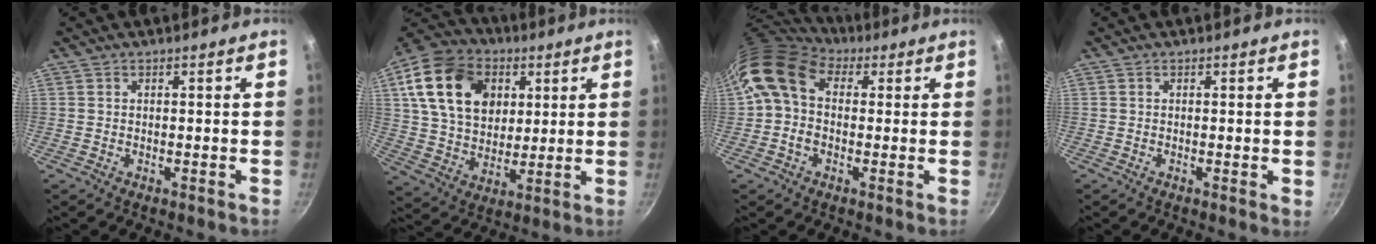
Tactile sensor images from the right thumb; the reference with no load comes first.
{"total": 20.4, "force": [6.4, 14.9, 12.2], "torque": [-0.190, -0.002, 0.112]}
{"total": 11.5, "force": [2.2, 8.3, 7.6], "torque": [-0.129, 0.013, 0.021]}
{"total": 0.9, "force": [0.0, 0.0, 0.9], "torque": [-0.011, -0.003, -0.003]}